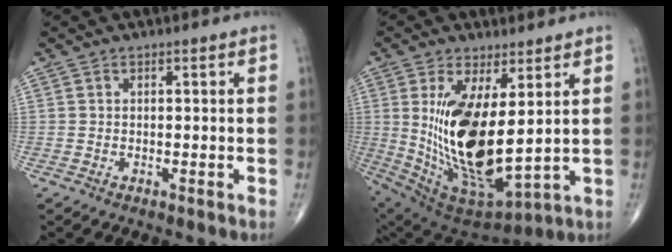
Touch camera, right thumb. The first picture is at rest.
{"total": 19.5, "force": [2.7, 7.9, 17.6], "torque": [-0.330, -0.037, 0.075]}